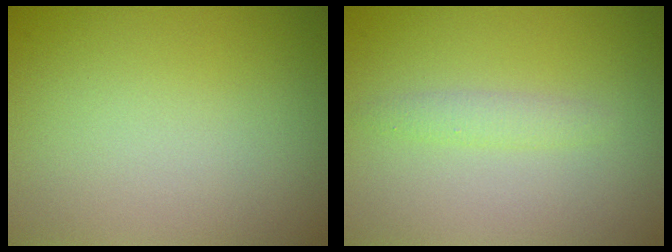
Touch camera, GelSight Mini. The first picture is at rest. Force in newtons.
{"total": 1.3, "press": 1.3, "slide": 0.0}